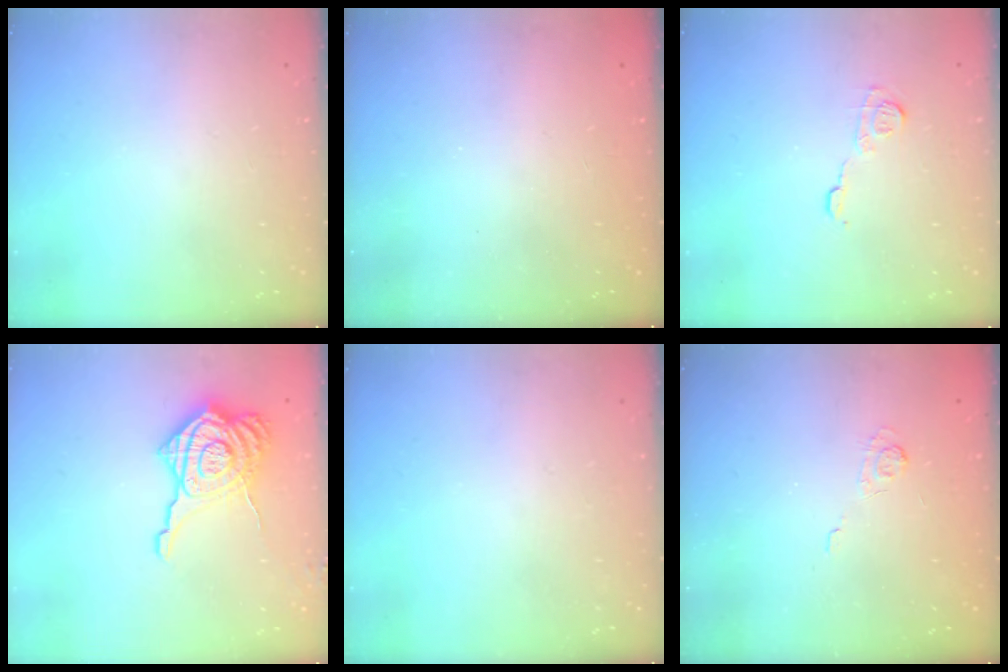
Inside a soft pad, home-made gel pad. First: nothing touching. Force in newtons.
{"total": 2.3, "press": 2.2, "slide": 0.8}
{"total": 7.4, "press": 7.3, "slide": 0.6}
{"total": 14.8, "press": 14.7, "slide": 1.5}
{"total": 0.0}
{"total": 2.0, "press": 1.3, "slide": 1.5}